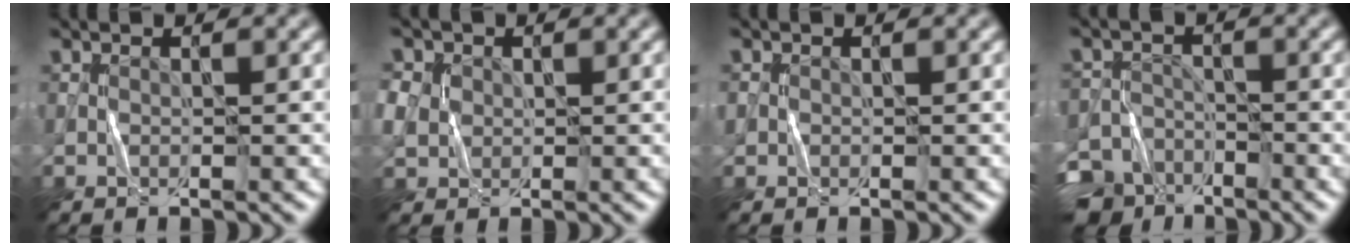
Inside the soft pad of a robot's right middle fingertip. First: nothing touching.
{"total": 4.0, "force": [0.7, 3.5, 1.8], "torque": [-0.059, 0.021, 0.009]}
{"total": 0.6, "force": [0.0, 0.6, -0.1], "torque": [0.005, 0.001, -0.007]}
{"total": 8.3, "force": [-6.6, 4.7, 1.7], "torque": [-0.032, -0.017, -0.113]}